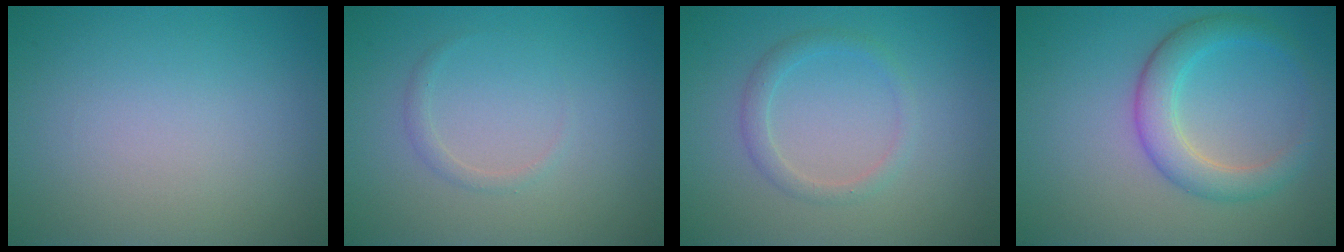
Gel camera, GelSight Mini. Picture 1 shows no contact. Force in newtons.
{"total": 0.8, "press": 0.8, "slide": 0.2}
{"total": 1.6, "press": 1.6, "slide": 0.1}
{"total": 3.9, "press": 3.9, "slide": 0.3}